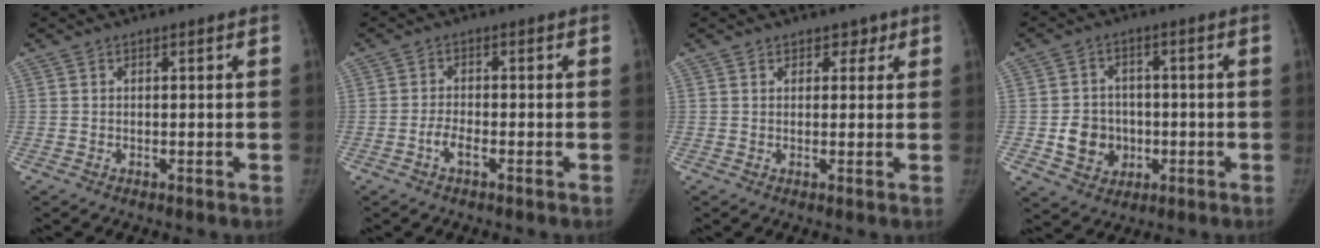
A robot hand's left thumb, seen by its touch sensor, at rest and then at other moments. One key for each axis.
{"total": 2.5, "fx": -1.4, "fy": 1.1, "fz": 1.8, "tx": -0.035, "ty": 0.011, "tz": -0.029}
{"total": 2.2, "fx": 1.4, "fy": 1.7, "fz": 0.4, "tx": 0.023, "ty": -0.006, "tz": 0.014}
{"total": 8.1, "fx": -1.5, "fy": 7.3, "fz": 3.3, "tx": -0.020, "ty": 0.009, "tz": -0.019}